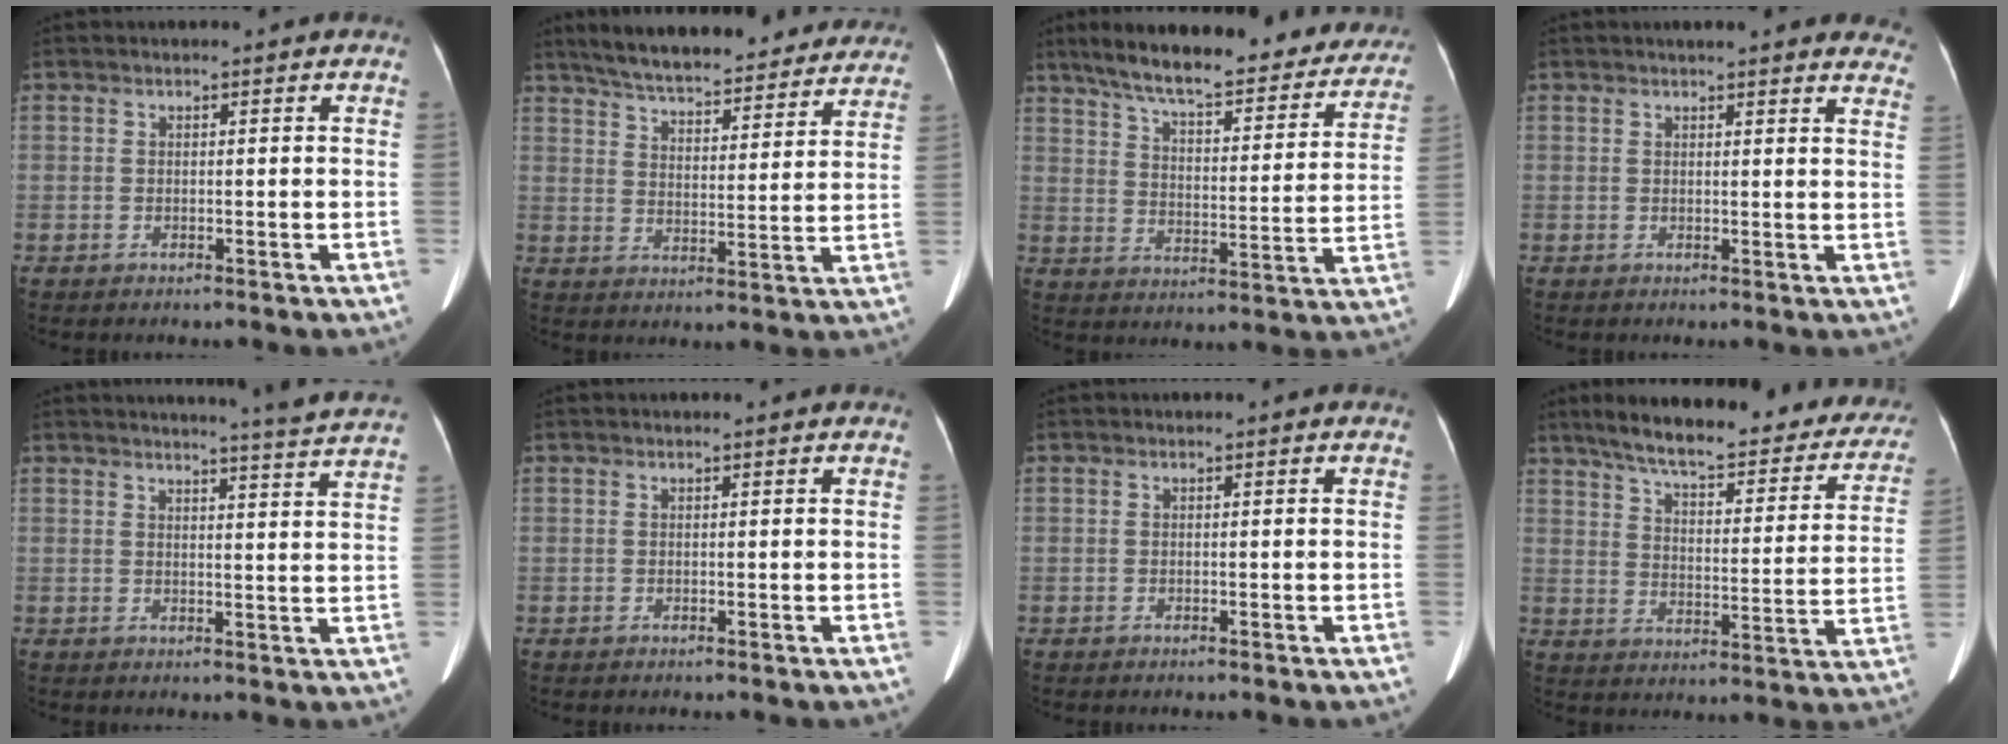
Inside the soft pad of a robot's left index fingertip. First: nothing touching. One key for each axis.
{"total": 25.9, "fx": 23.2, "fy": 5.6, "fz": 10.0, "tx": -0.155, "ty": -0.006, "tz": 0.299}
{"total": 26.2, "fx": 22.2, "fy": 6.1, "fz": 12.5, "tx": -0.183, "ty": -0.007, "tz": 0.287}
{"total": 14.6, "fx": 13.3, "fy": 2.7, "fz": 5.4, "tx": -0.037, "ty": -0.006, "tz": 0.134}
{"total": 10.0, "fx": 9.4, "fy": -2.0, "fz": 2.7, "tx": -0.039, "ty": -0.044, "tz": 0.096}
{"total": 0.0}
{"total": 0.0}
{"total": 26.9, "fx": 22.5, "fy": 6.5, "fz": 13.2, "tx": -0.182, "ty": -0.014, "tz": 0.280}